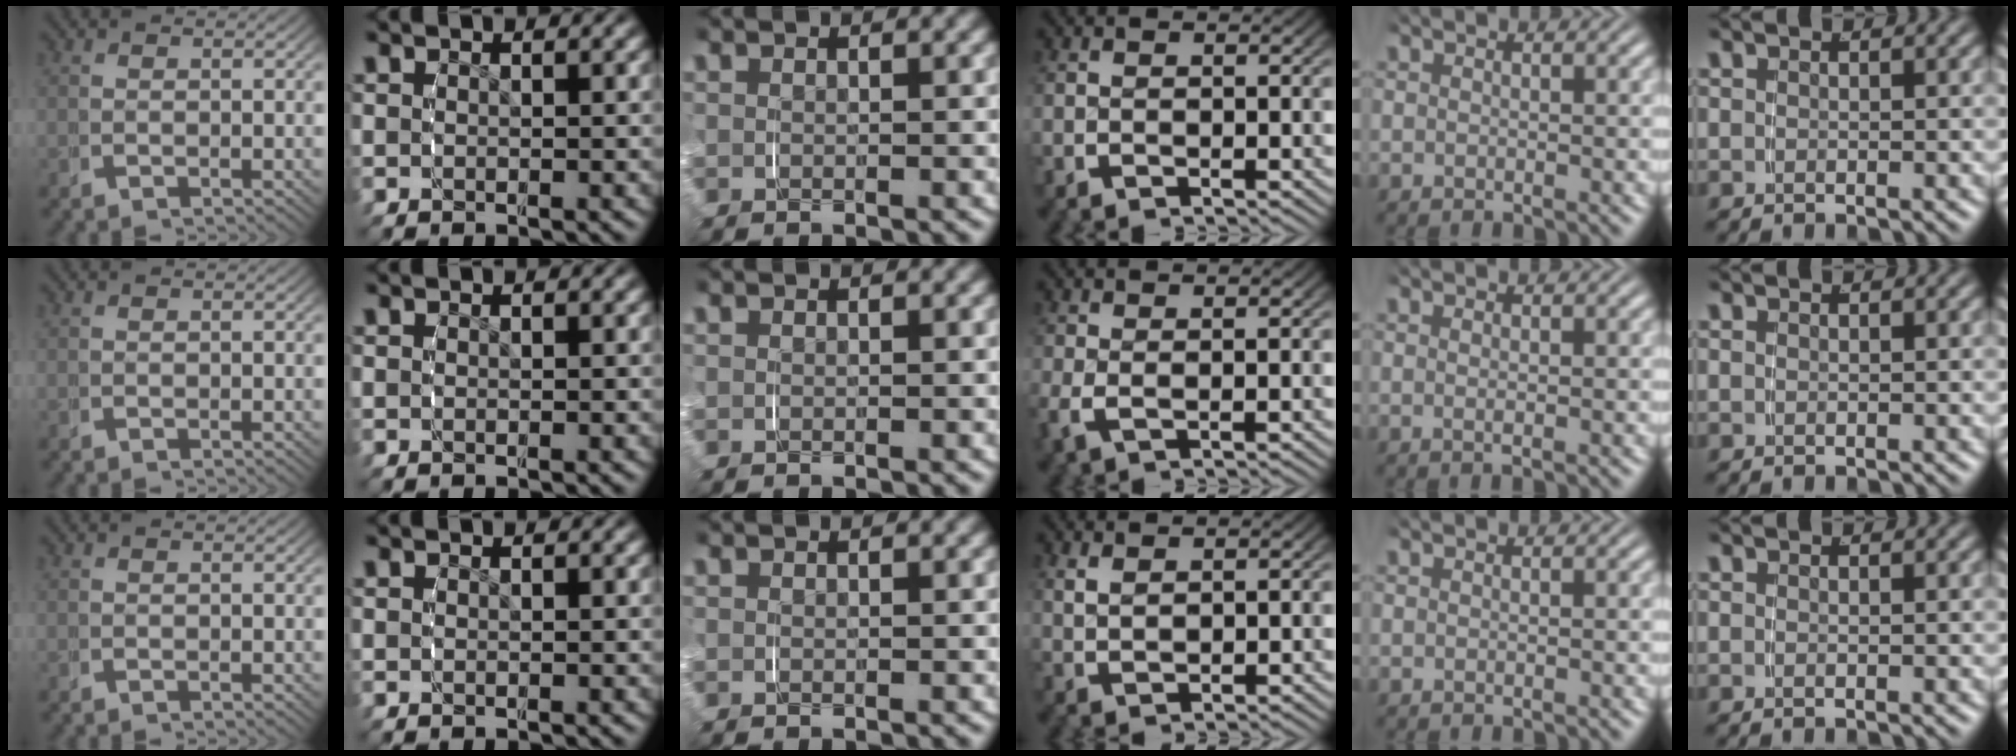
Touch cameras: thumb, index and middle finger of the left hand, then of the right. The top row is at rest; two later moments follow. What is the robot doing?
{"motion": "grasp_and_lifting", "object": "napkin"}